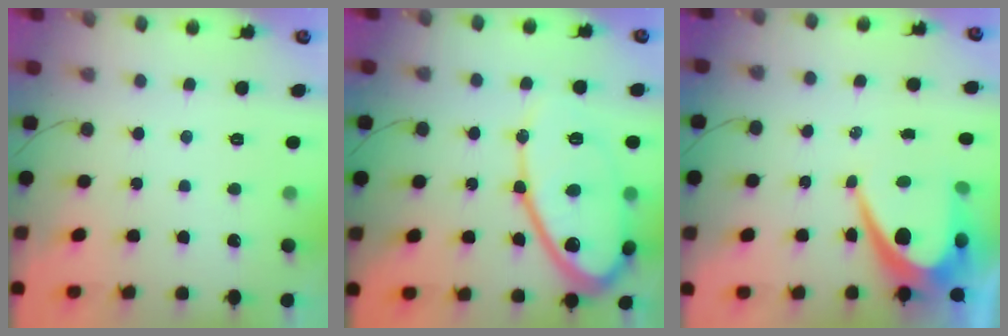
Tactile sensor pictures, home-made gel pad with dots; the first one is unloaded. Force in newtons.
{"total": 16.3, "press": 16.3, "slide": 1.4}
{"total": 11.5, "press": 11.4, "slide": 0.9}